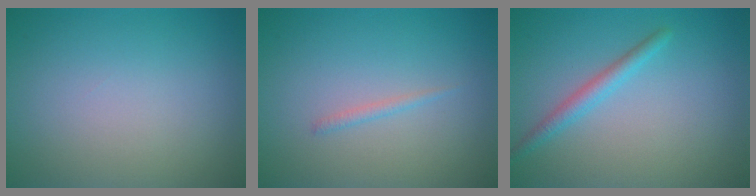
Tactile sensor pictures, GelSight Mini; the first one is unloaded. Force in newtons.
{"total": 0.7, "press": 0.7, "slide": 0.0}
{"total": 1.9, "press": 1.9, "slide": 0.2}